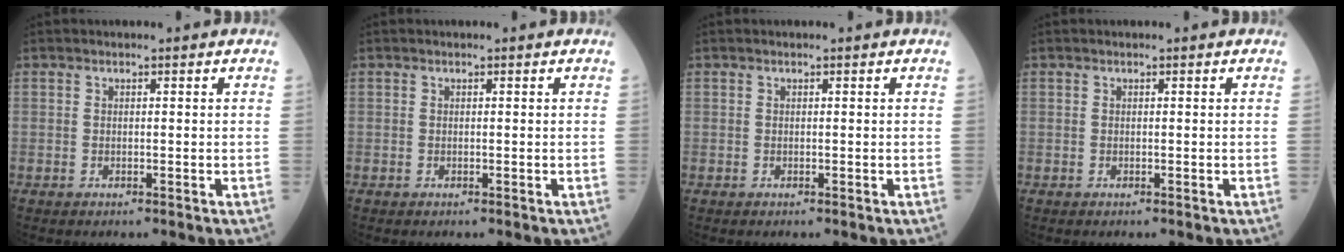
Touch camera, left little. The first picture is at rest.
{"total": 0.0}
{"total": 0.0}
{"total": 0.0}